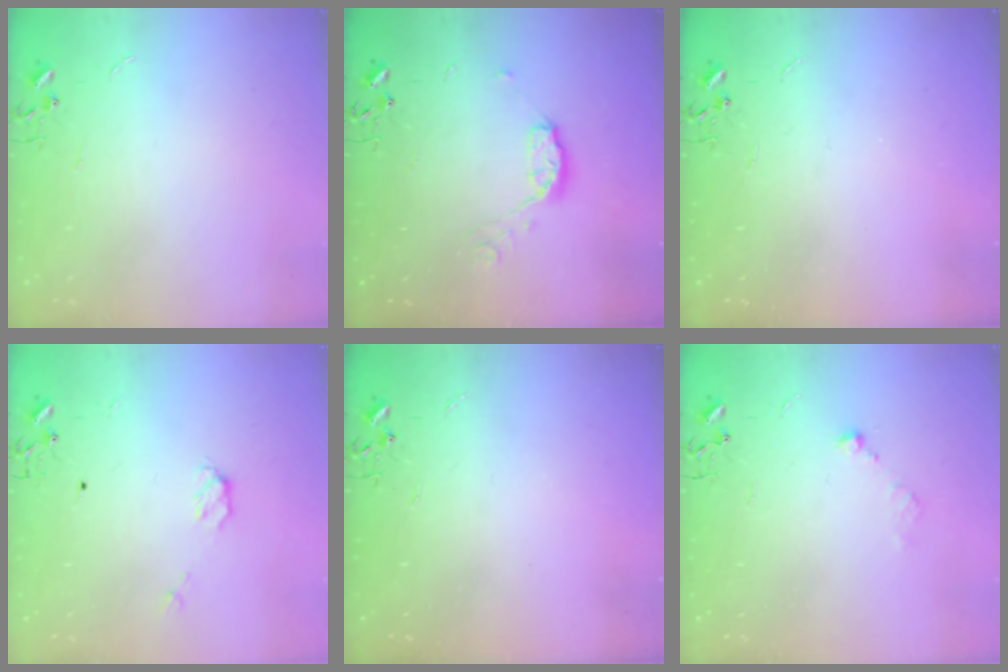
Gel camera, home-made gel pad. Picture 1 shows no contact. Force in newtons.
{"total": 7.6, "press": 7.6, "slide": 0.5}
{"total": 0.0}
{"total": 3.7, "press": 3.7, "slide": 0.6}
{"total": 0.0}
{"total": 6.1, "press": 6.0, "slide": 0.9}